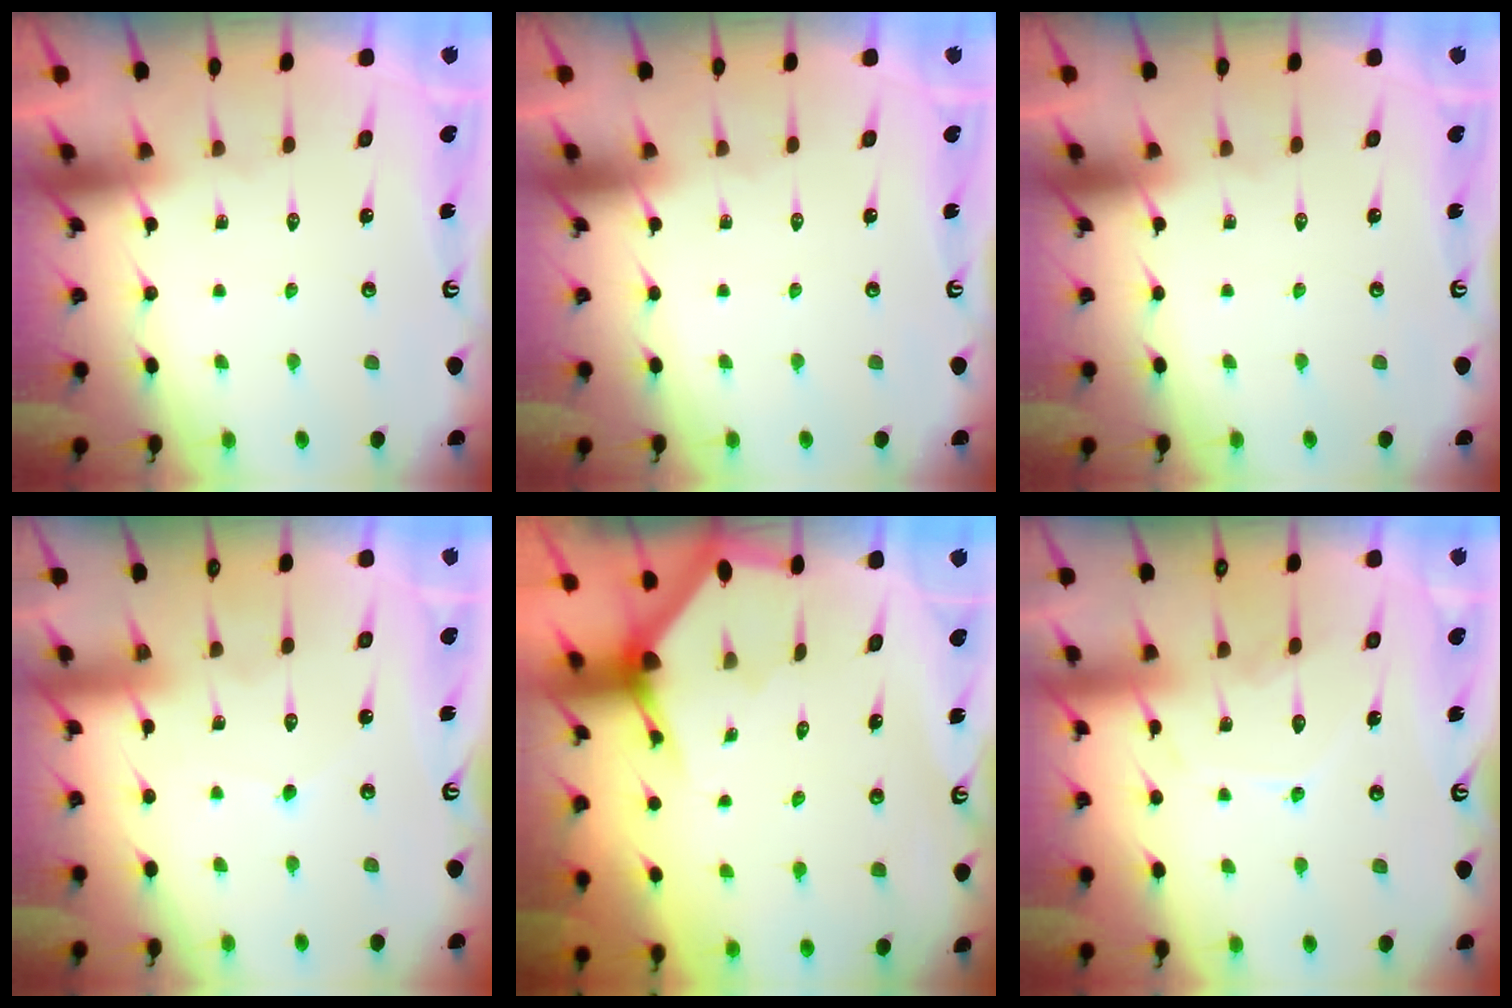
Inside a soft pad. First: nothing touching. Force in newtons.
{"total": 0.0}
{"total": 0.0}
{"total": 2.1, "press": 2.1, "slide": 0.1}
{"total": 2.9, "press": 2.9, "slide": 0.1}
{"total": 9.2, "press": 9.2, "slide": 0.8}